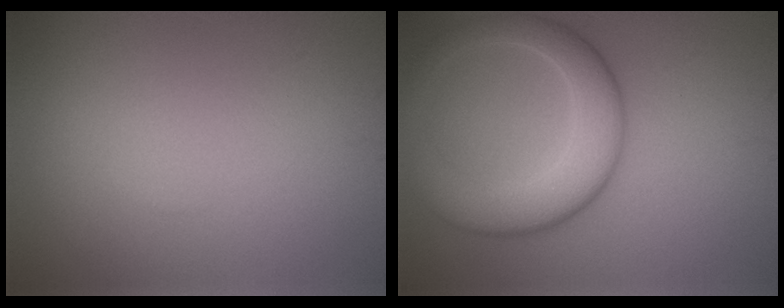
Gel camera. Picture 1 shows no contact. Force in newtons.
{"total": 7.0, "press": 7.0, "slide": 0.1}